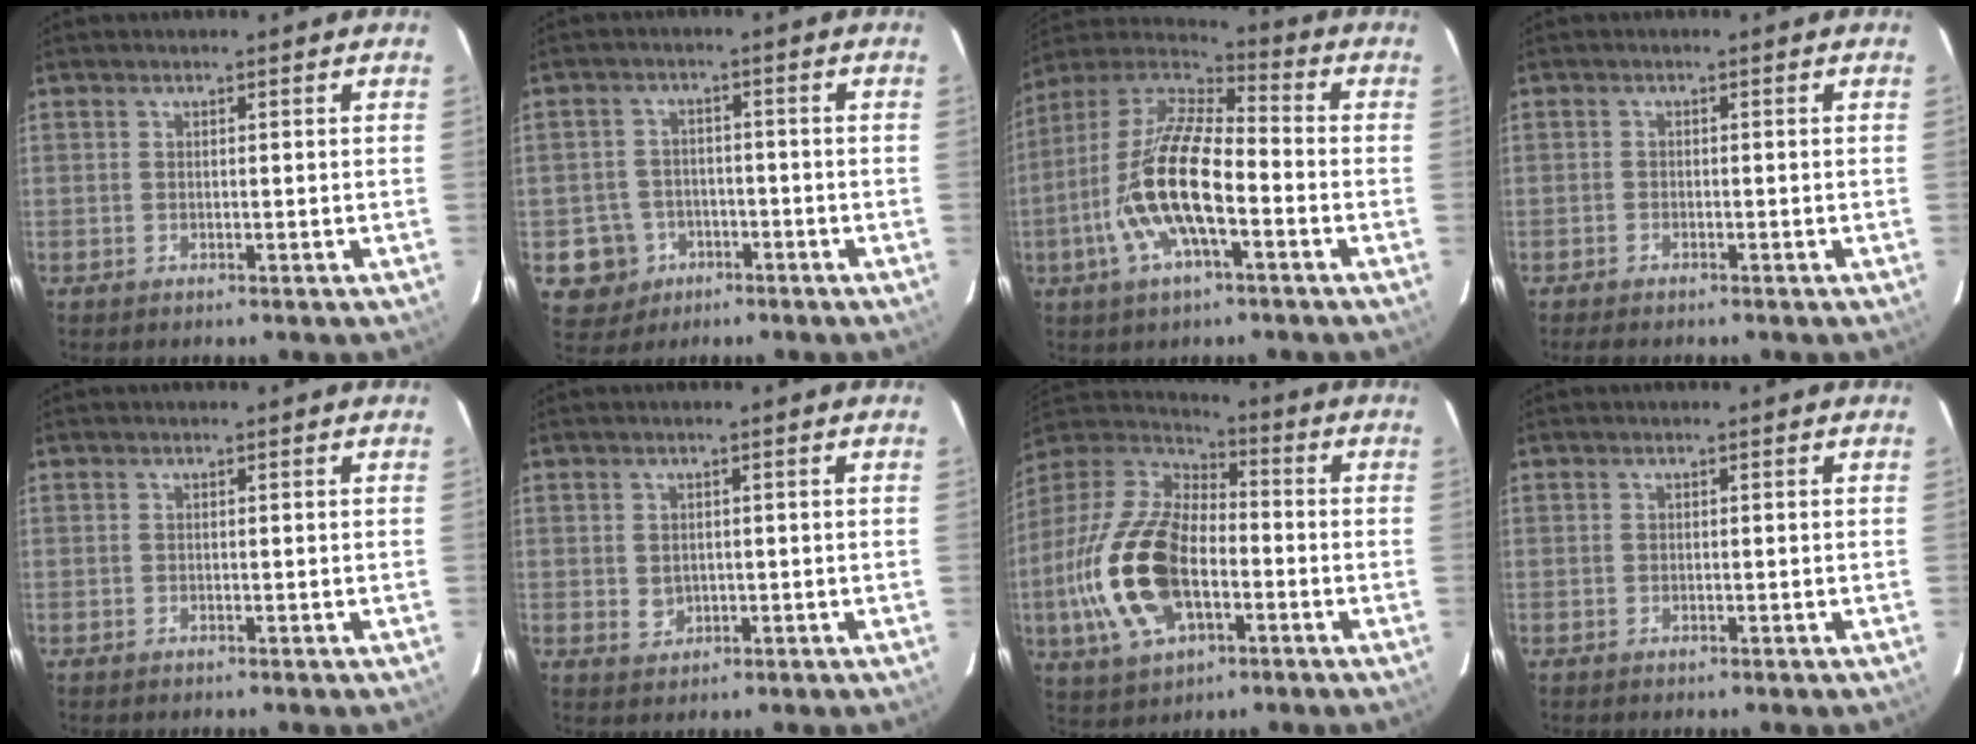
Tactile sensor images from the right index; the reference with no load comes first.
{"total": 7.0, "force": [-2.9, 6.3, 0.9], "torque": [-0.037, 0.023, -0.035]}
{"total": 16.7, "force": [-5.3, 5.5, 14.9], "torque": [-0.298, -0.004, -0.109]}
{"total": 2.2, "force": [-2.0, 0.5, 0.9], "torque": [-0.028, -0.006, -0.036]}
{"total": 0.0}
{"total": 2.2, "force": [0.1, 2.1, 0.9], "torque": [-0.012, 0.002, 0.007]}
{"total": 21.0, "force": [-5.3, 11.3, 16.9], "torque": [-0.375, -0.006, -0.094]}
{"total": 0.0}